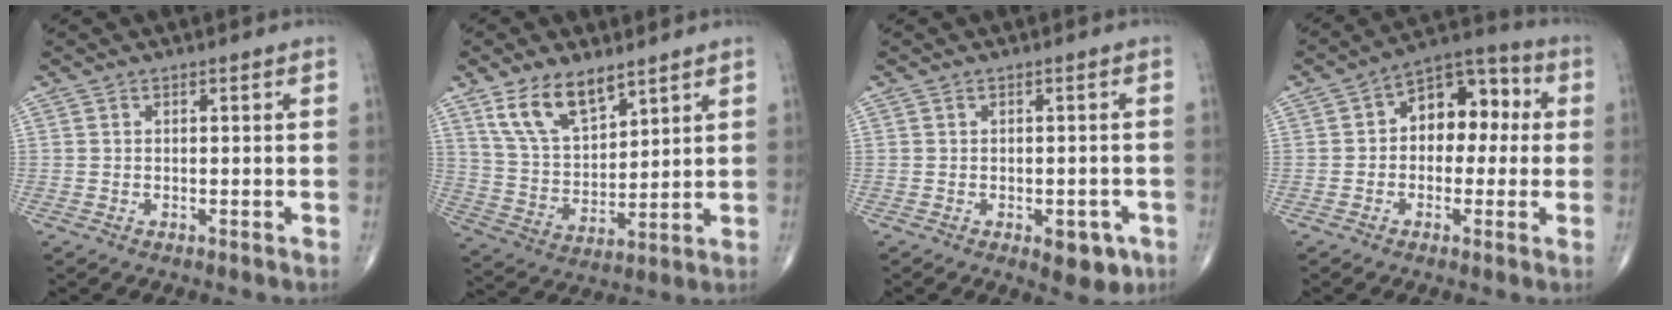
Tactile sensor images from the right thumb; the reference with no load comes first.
{"total": 11.5, "force": [7.5, 5.3, 7.0], "torque": [-0.114, -0.035, 0.153]}
{"total": 5.2, "force": [-2.2, 2.6, 3.9], "torque": [-0.025, 0.006, -0.021]}
{"total": 11.7, "force": [1.2, 7.7, 8.8], "torque": [-0.082, 0.038, 0.004]}